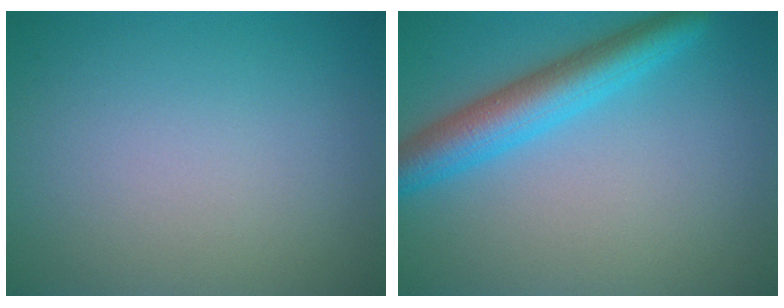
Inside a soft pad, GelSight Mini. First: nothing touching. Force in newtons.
{"total": 5.3, "press": 5.3, "slide": 0.2}